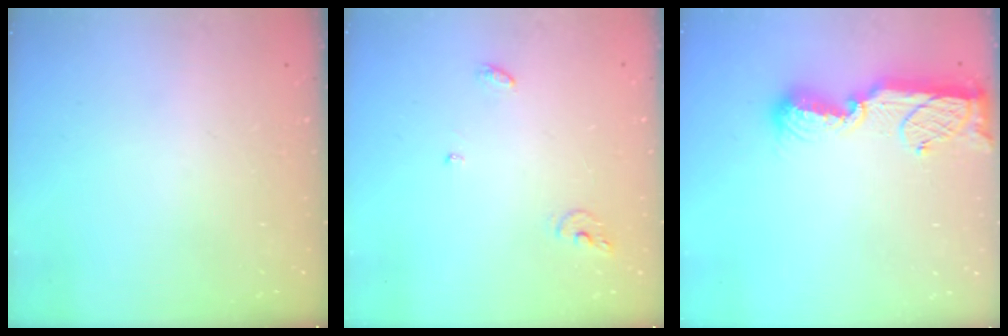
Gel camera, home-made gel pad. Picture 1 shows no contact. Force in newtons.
{"total": 6.2, "press": 6.2, "slide": 0.2}
{"total": 11.5, "press": 11.4, "slide": 1.2}